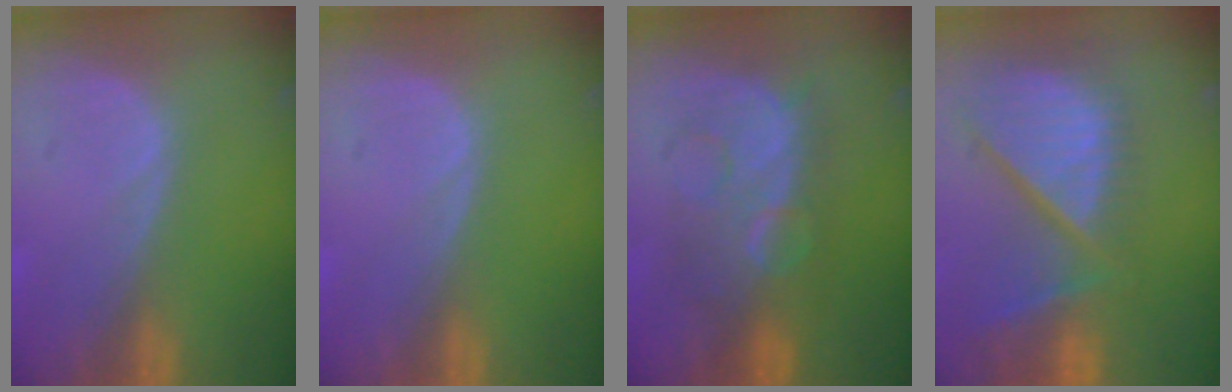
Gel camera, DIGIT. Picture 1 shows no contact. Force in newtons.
{"total": 0.0}
{"total": 8.0, "press": 8.0, "slide": 0.7}
{"total": 13.1, "press": 11.0, "slide": 7.1}